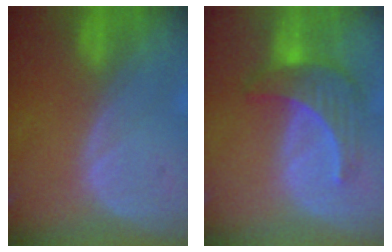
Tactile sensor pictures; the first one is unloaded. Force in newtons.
{"total": 7.3, "press": 6.7, "slide": 2.9}